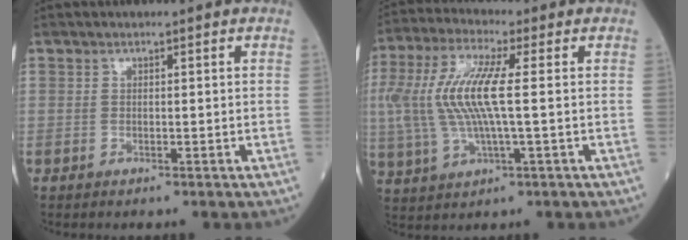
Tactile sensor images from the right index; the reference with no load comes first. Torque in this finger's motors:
{"motor_torque": [1.82, 0.27, 0.89, 0.21]}